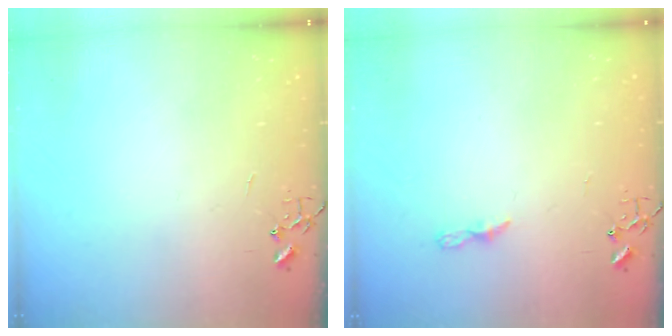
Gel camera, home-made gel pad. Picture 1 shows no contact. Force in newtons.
{"total": 3.7, "press": 3.7, "slide": 0.4}